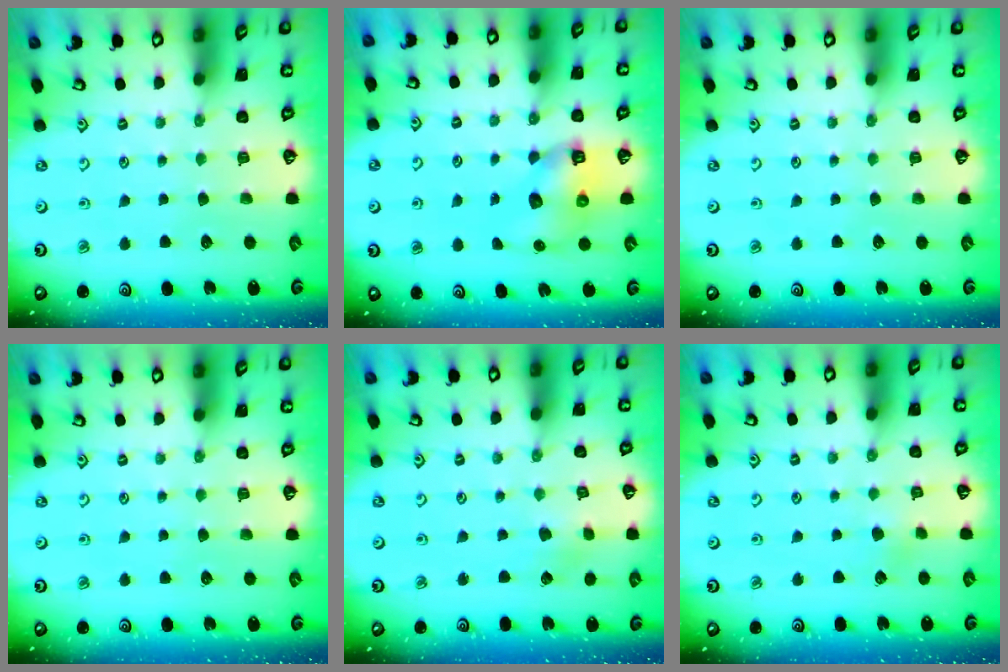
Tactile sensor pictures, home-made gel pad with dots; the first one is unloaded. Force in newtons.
{"total": 6.8, "press": 6.8, "slide": 0.6}
{"total": 0.0}
{"total": 0.0}
{"total": 1.3, "press": 1.3, "slide": 0.1}
{"total": 1.9, "press": 1.9, "slide": 0.2}